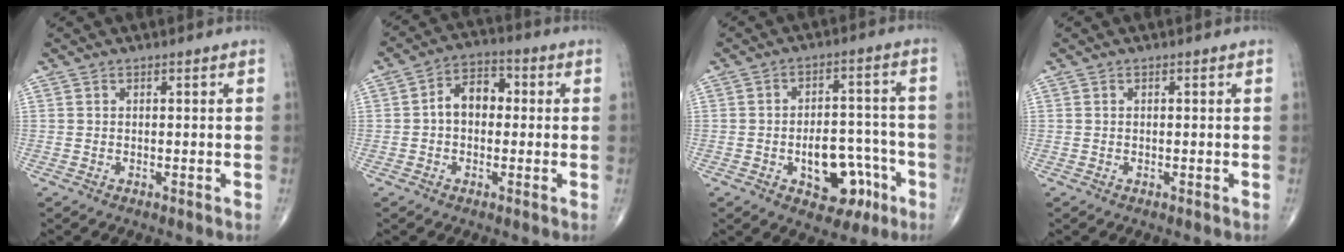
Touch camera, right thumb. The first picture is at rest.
{"total": 7.4, "force": [0.2, 5.2, 5.3], "torque": [-0.068, 0.026, -0.007]}
{"total": 12.0, "force": [-4.7, 7.4, 8.2], "torque": [-0.080, 0.044, -0.057]}
{"total": 0.0}